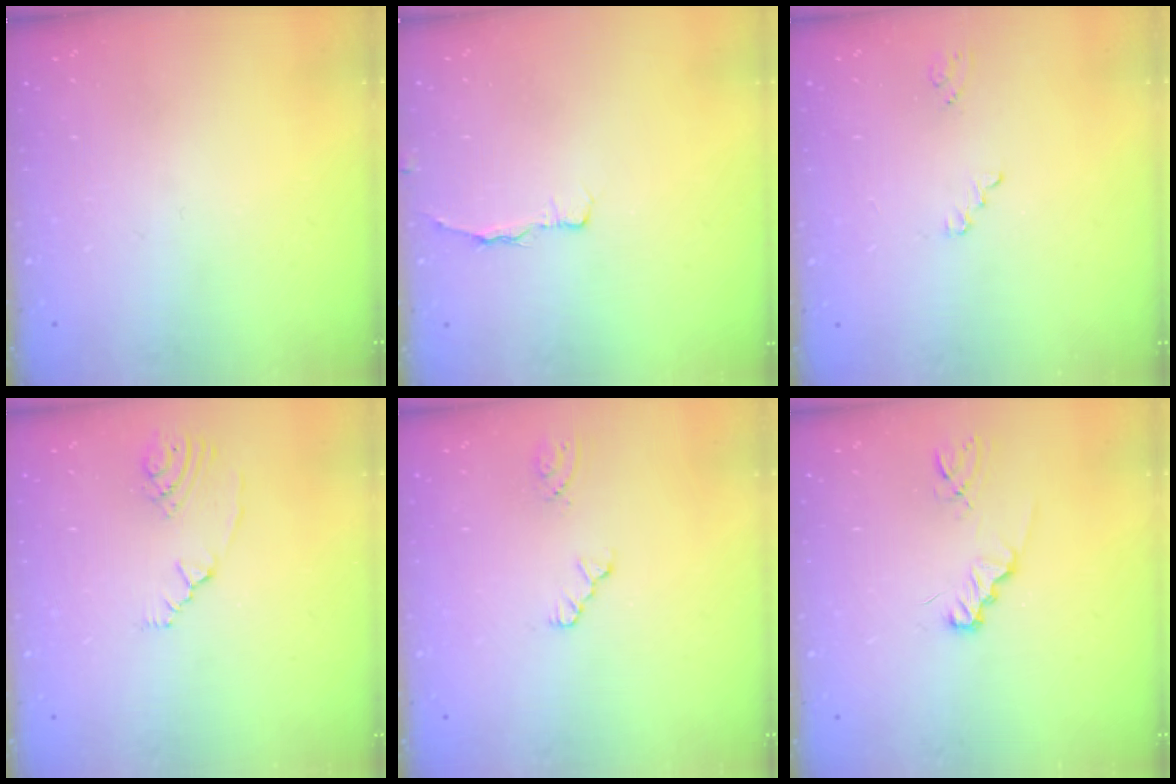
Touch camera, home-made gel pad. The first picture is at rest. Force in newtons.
{"total": 3.1, "press": 3.1, "slide": 0.5}
{"total": 0.8, "press": 0.8, "slide": 0.0}
{"total": 3.1, "press": 2.3, "slide": 2.1}
{"total": 1.9, "press": 1.9, "slide": 0.3}
{"total": 1.8, "press": 1.8, "slide": 0.3}